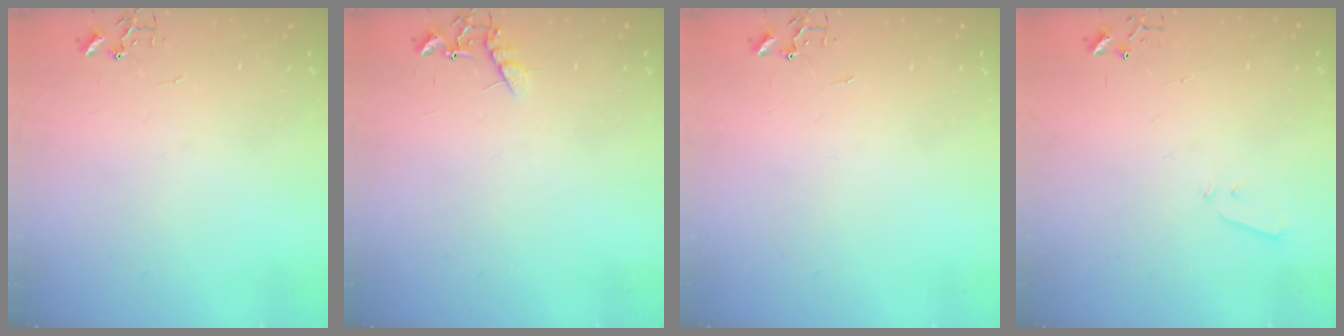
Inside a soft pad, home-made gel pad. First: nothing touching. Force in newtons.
{"total": 6.8, "press": 6.8, "slide": 0.3}
{"total": 0.0}
{"total": 3.4, "press": 3.3, "slide": 0.5}